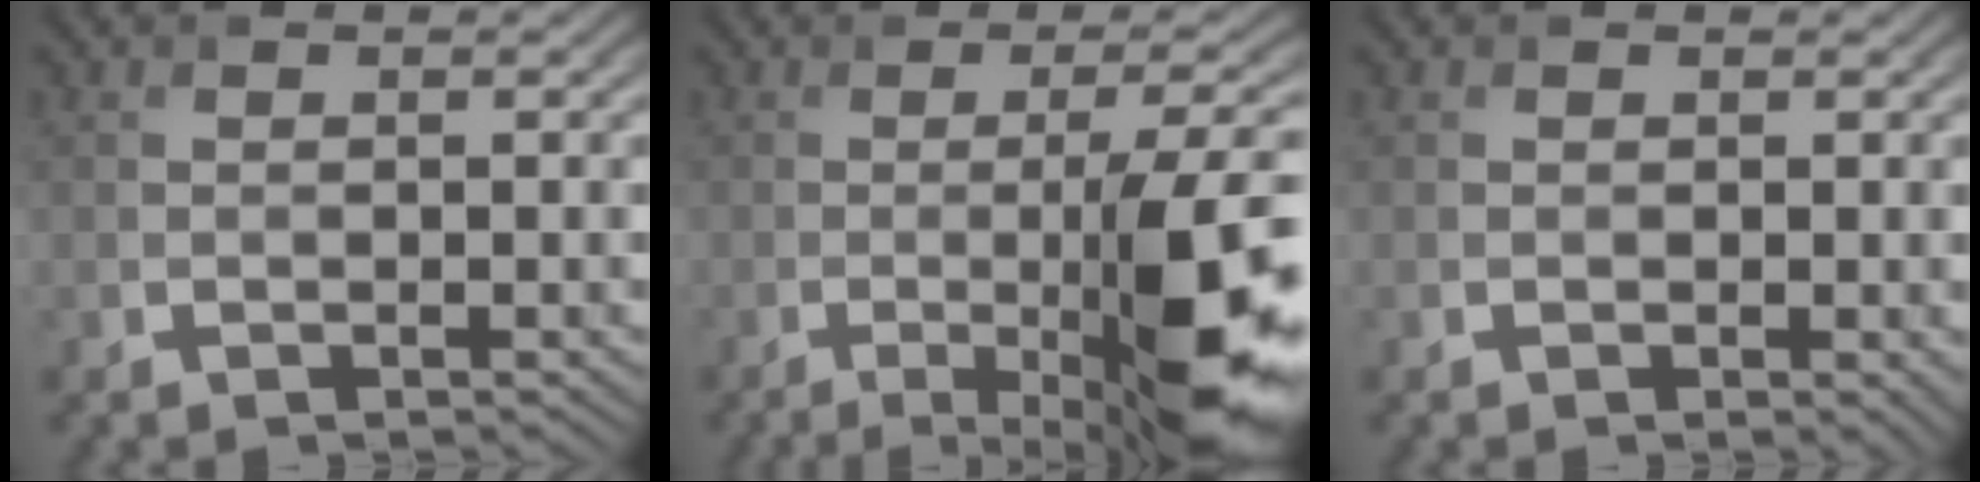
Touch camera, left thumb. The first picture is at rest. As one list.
[{"total": 12.5, "force": [-3.5, 2.9, 11.7], "torque": [-0.145, -0.001, -0.053]}, {"total": 0.0}]